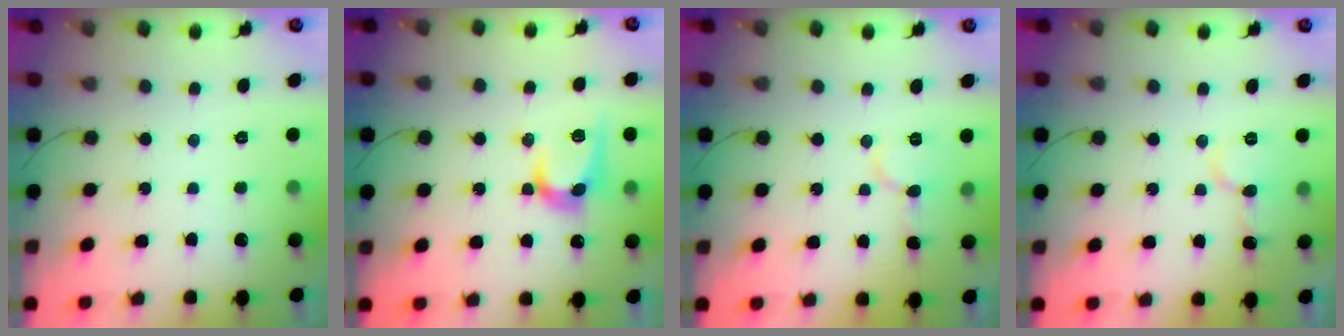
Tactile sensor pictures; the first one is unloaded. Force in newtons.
{"total": 10.9, "press": 10.9, "slide": 0.3}
{"total": 6.9, "press": 6.9, "slide": 0.3}
{"total": 7.3, "press": 7.3, "slide": 0.7}